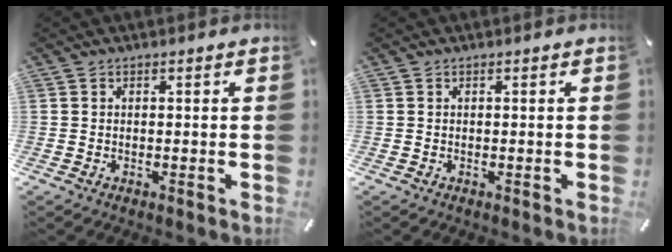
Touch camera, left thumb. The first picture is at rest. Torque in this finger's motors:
{"motor_torque": [-0.19, -0.23, -0.13, 0.02, 0.01]}